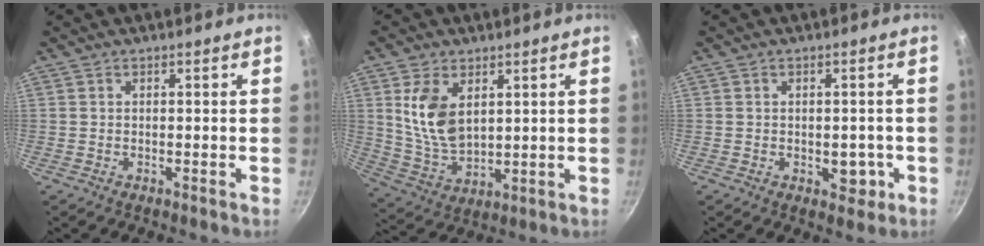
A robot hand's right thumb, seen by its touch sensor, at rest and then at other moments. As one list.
[{"total": 11.2, "force": [3.4, 6.7, 8.2], "torque": [-0.147, -0.027, 0.078]}, {"total": 4.3, "force": [-1.1, 2.8, 2.9], "torque": [-0.006, 0.010, -0.010]}]